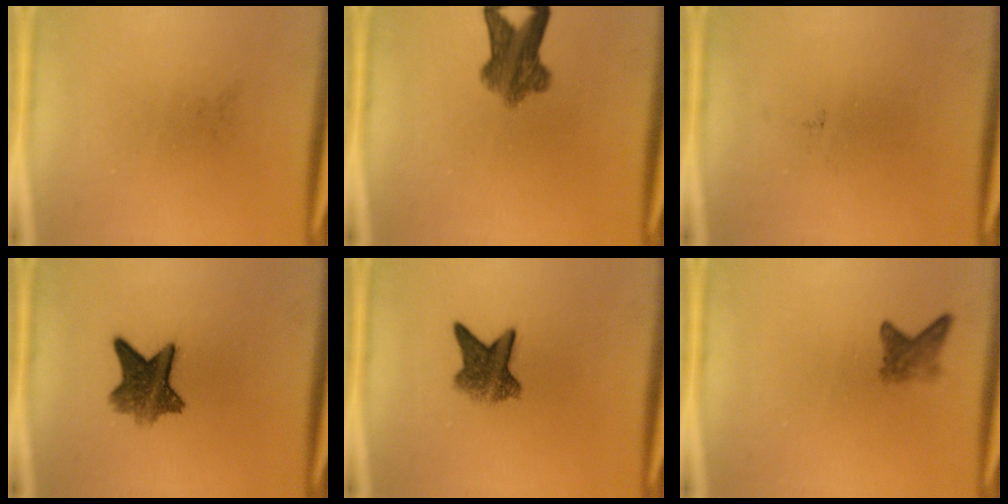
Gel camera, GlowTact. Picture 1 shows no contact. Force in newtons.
{"total": 7.0}
{"total": 0.0}
{"total": 7.5}
{"total": 5.9}
{"total": 2.3}